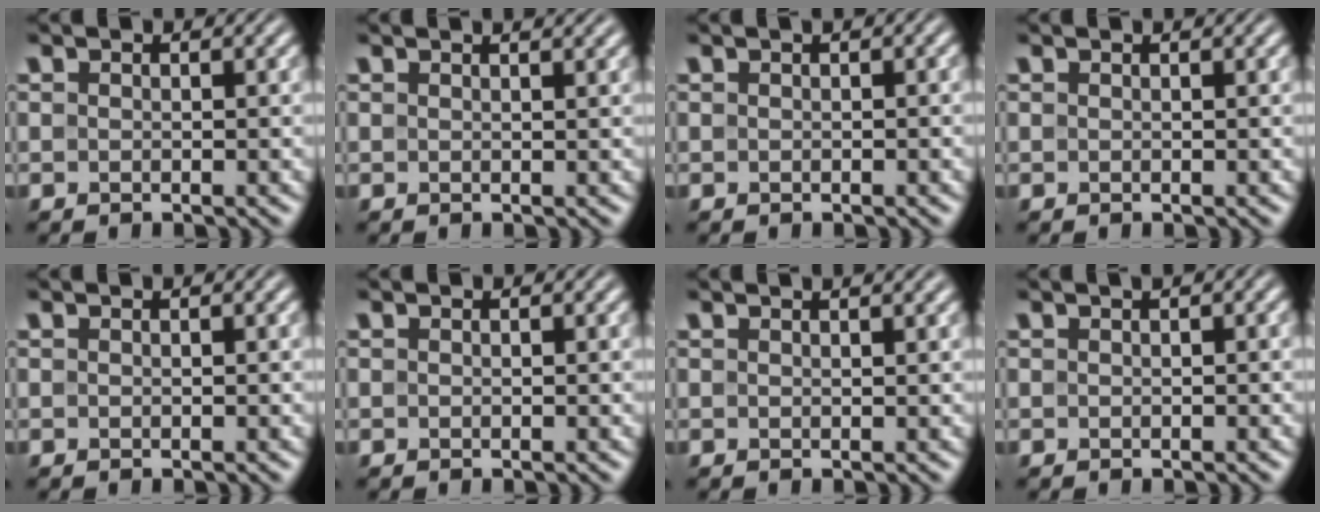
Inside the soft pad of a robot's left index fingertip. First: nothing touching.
{"total": 1.8, "force": [1.4, 0.7, 1.0], "torque": [-0.007, 0.004, 0.001]}
{"total": 0.7, "force": [0.1, 0.1, 0.7], "torque": [-0.010, 0.005, 0.003]}
{"total": 0.6, "force": [0.3, 0.2, 0.4], "torque": [-0.003, 0.002, 0.003]}
{"total": 0.0}
{"total": 0.0}
{"total": 2.3, "force": [1.5, 1.0, 1.5], "torque": [-0.003, 0.006, -0.005]}
{"total": 1.1, "force": [0.2, 0.2, 1.0], "torque": [-0.015, 0.006, 0.003]}